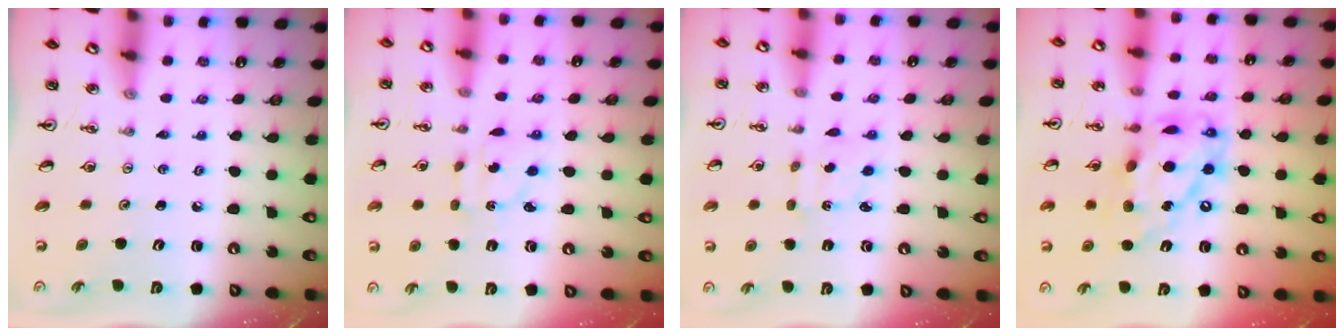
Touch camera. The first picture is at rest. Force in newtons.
{"total": 3.6, "press": 3.5, "slide": 0.9}
{"total": 2.4, "press": 2.4, "slide": 0.6}
{"total": 16.8, "press": 16.8, "slide": 1.5}